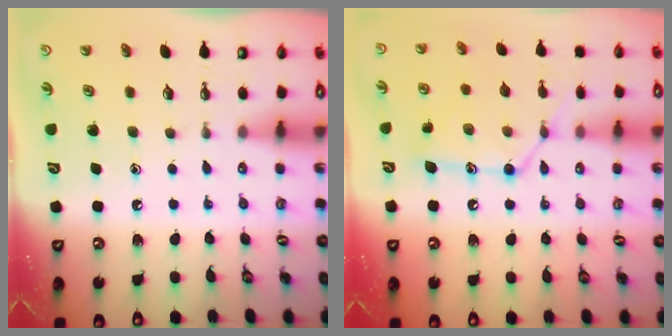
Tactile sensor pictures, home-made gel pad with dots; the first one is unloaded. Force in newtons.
{"total": 14.8, "press": 14.8, "slide": 1.2}